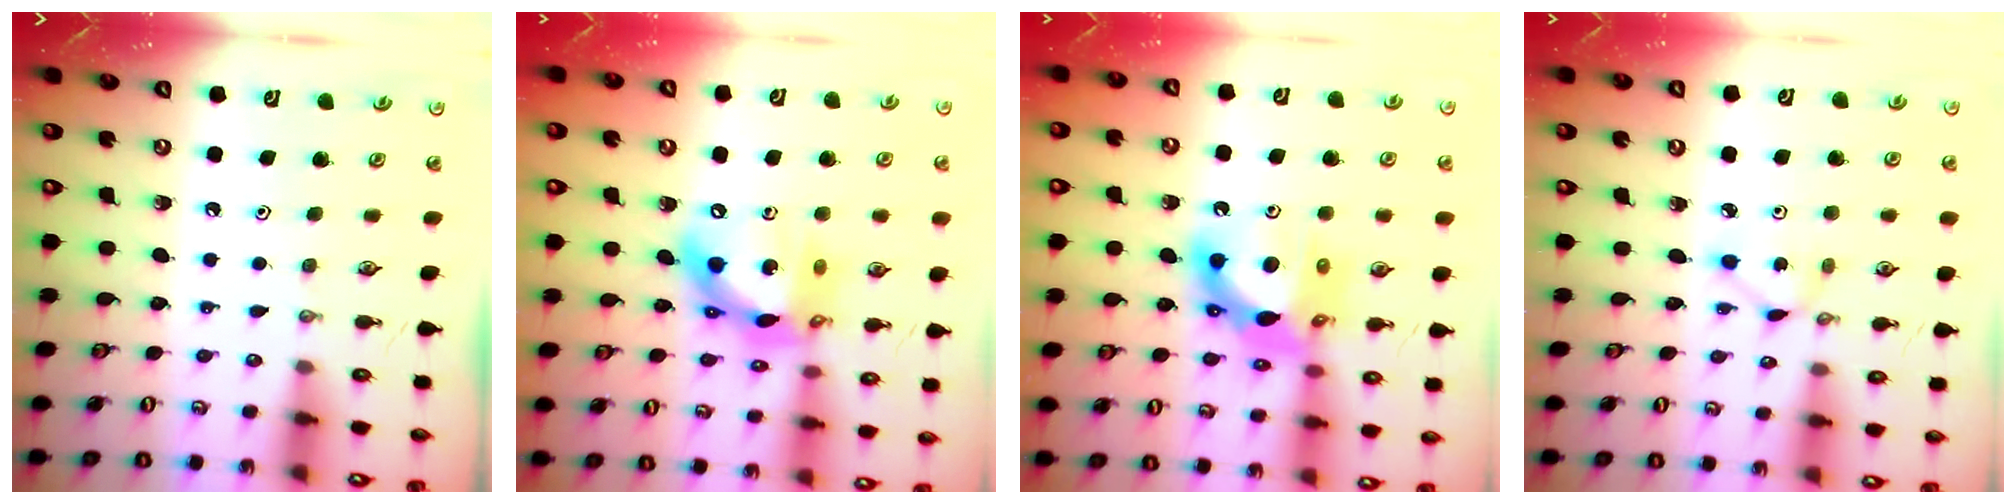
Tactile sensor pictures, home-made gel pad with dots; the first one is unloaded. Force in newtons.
{"total": 14.4, "press": 14.3, "slide": 1.6}
{"total": 14.0, "press": 13.9, "slide": 1.3}
{"total": 2.3, "press": 2.3, "slide": 0.3}